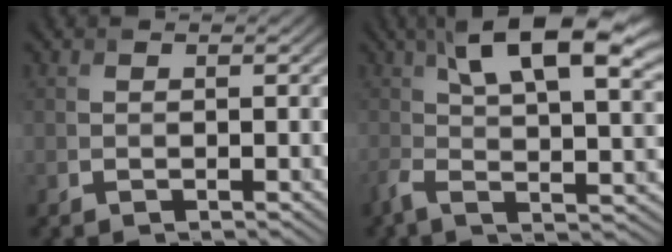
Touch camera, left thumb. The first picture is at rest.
{"total": 12.7, "force": [3.8, 4.2, 11.4], "torque": [-0.212, -0.003, 0.069]}